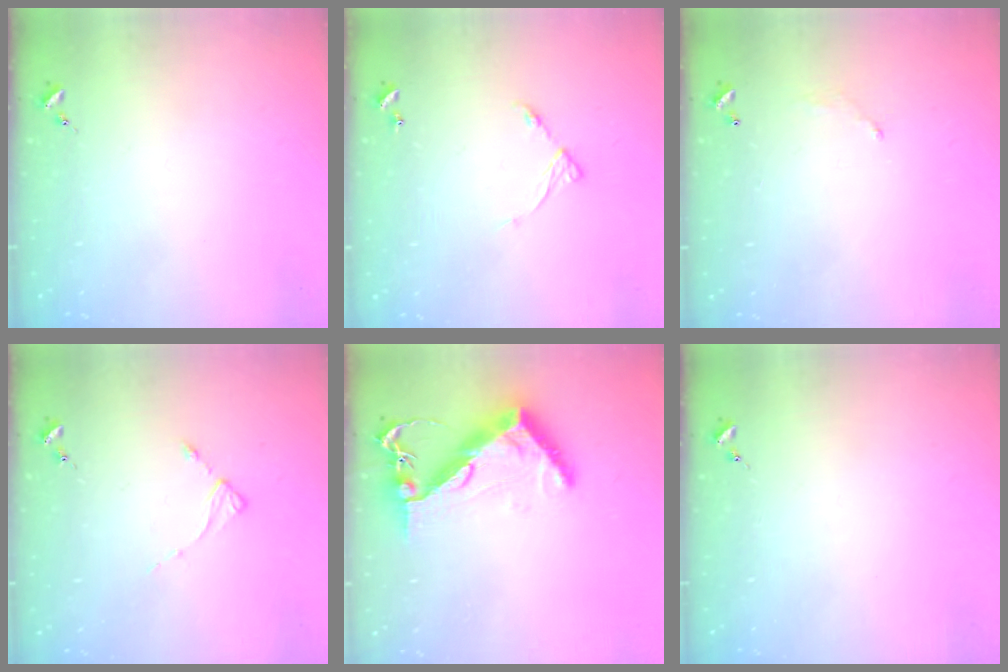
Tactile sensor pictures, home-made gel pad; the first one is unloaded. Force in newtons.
{"total": 6.5, "press": 6.5, "slide": 0.5}
{"total": 5.2, "press": 5.2, "slide": 0.3}
{"total": 2.1, "press": 2.0, "slide": 0.4}
{"total": 11.1, "press": 11.0, "slide": 1.3}
{"total": 0.0}